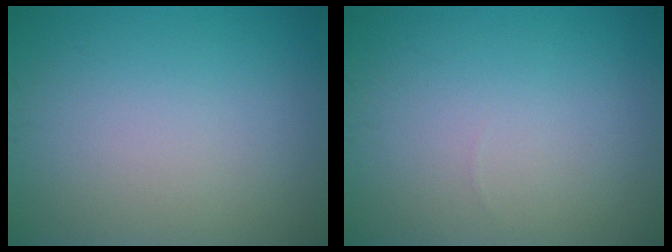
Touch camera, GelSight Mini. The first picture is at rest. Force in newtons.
{"total": 0.0}